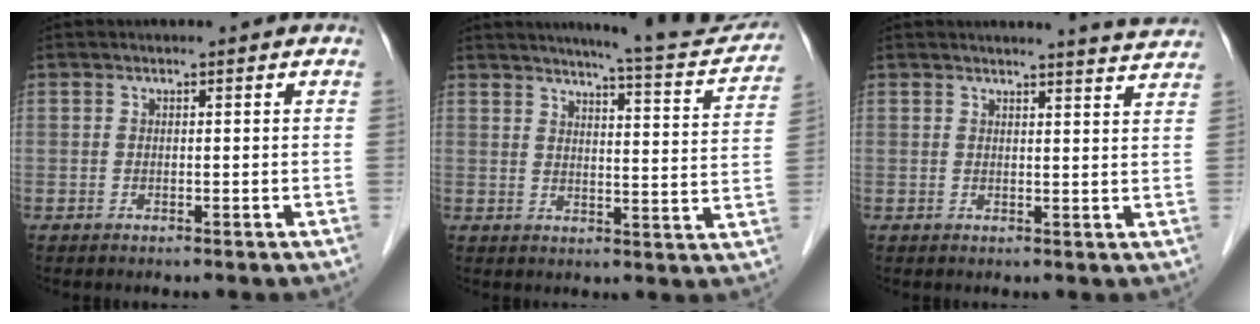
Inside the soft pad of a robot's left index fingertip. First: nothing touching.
{"total": 13.2, "force": [12.4, 0.4, 4.4], "torque": [-0.054, -0.032, 0.142]}
{"total": 5.4, "force": [5.3, -0.7, 1.0], "torque": [-0.020, -0.014, 0.047]}